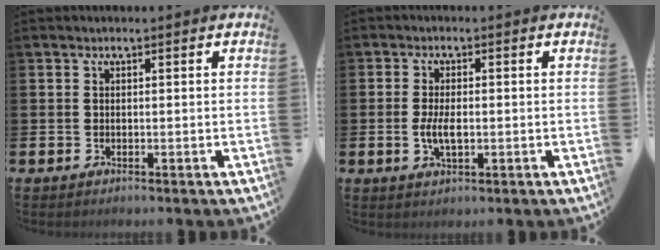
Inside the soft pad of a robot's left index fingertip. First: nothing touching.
{"total": 3.6, "force": [-0.4, 1.6, 3.2], "torque": [-0.060, -0.002, -0.011]}